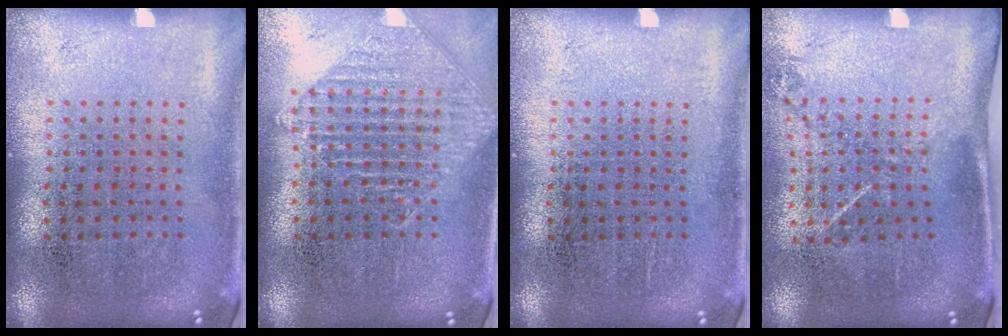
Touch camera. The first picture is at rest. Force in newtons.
{"total": 1.0, "press": 1.0, "slide": 0.1}
{"total": 0.0}
{"total": 1.2, "press": 0.9, "slide": 0.8}